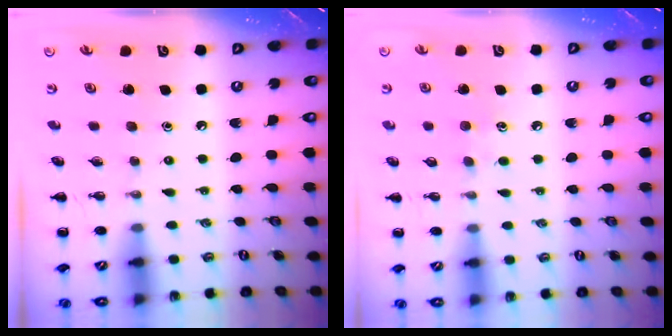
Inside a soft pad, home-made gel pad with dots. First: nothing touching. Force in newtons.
{"total": 4.4, "press": 4.2, "slide": 1.2}